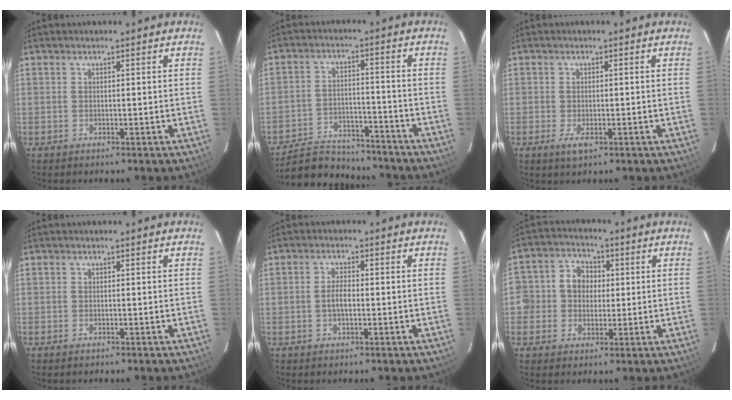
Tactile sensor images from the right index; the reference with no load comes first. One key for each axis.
{"total": 15.1, "fx": -13.6, "fy": 4.7, "fz": 4.5, "tx": -0.115, "ty": 0.008, "tz": -0.202}
{"total": 2.6, "fx": -1.1, "fy": 1.3, "fz": 1.9, "tx": -0.035, "ty": -0.007, "tz": -0.017}
{"total": 0.7, "fx": -0.5, "fy": 0.3, "fz": 0.4, "tx": -0.009, "ty": -0.001, "tz": -0.011}
{"total": 2.8, "fx": -0.5, "fy": 1.1, "fz": 2.5, "tx": -0.048, "ty": 0.004, "tz": -0.009}
{"total": 8.1, "fx": -0.3, "fy": 7.6, "fz": 2.7, "tx": -0.051, "ty": 0.025, "tz": -0.011}